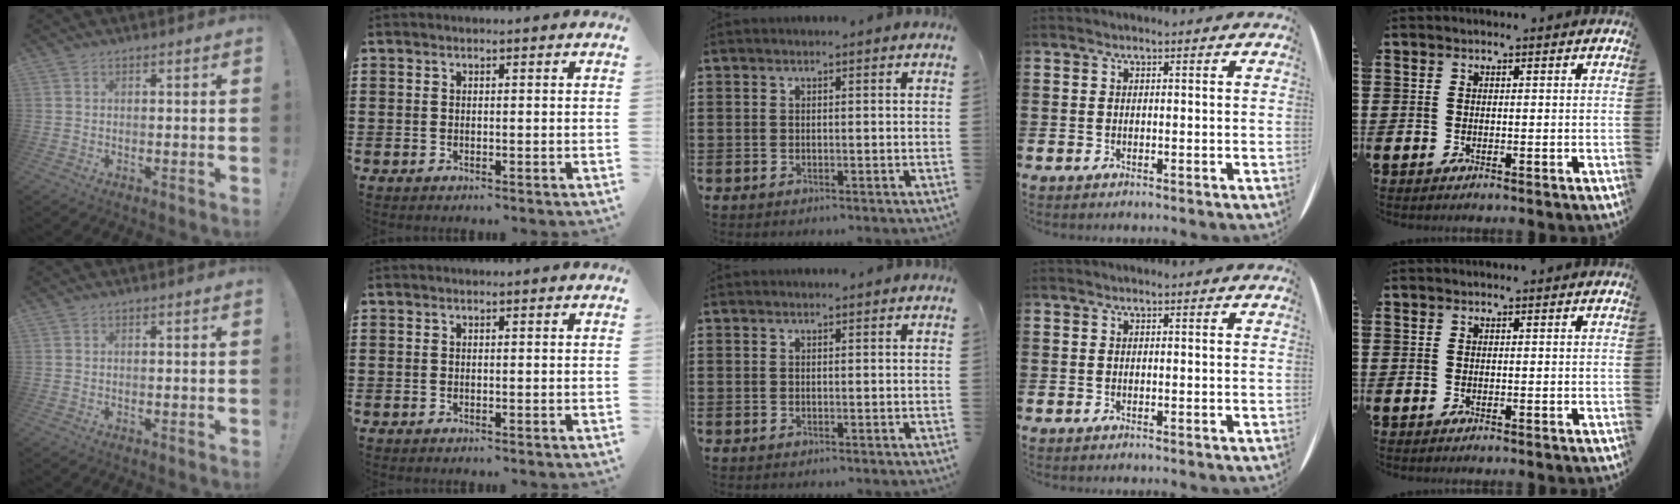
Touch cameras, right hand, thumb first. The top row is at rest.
{}